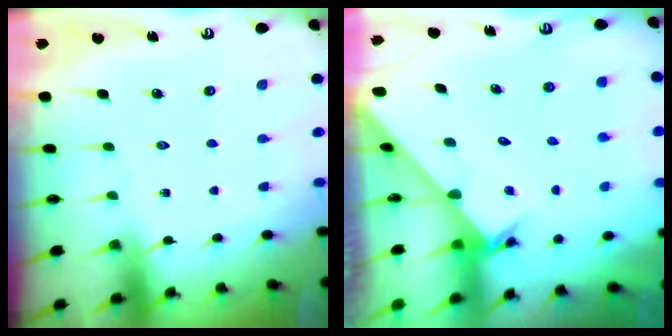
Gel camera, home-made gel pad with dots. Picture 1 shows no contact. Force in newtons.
{"total": 2.2, "press": 2.2, "slide": 0.1}